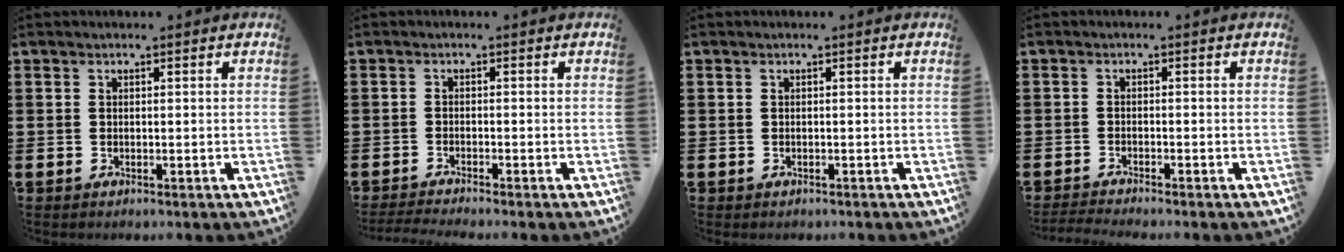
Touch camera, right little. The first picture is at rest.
{"total": 0.7, "force": [-0.6, -0.2, 0.1], "torque": [-0.002, -0.004, -0.012]}
{"total": 0.0}
{"total": 0.7, "force": [-0.7, 0.0, 0.0], "torque": [-0.003, -0.002, -0.015]}